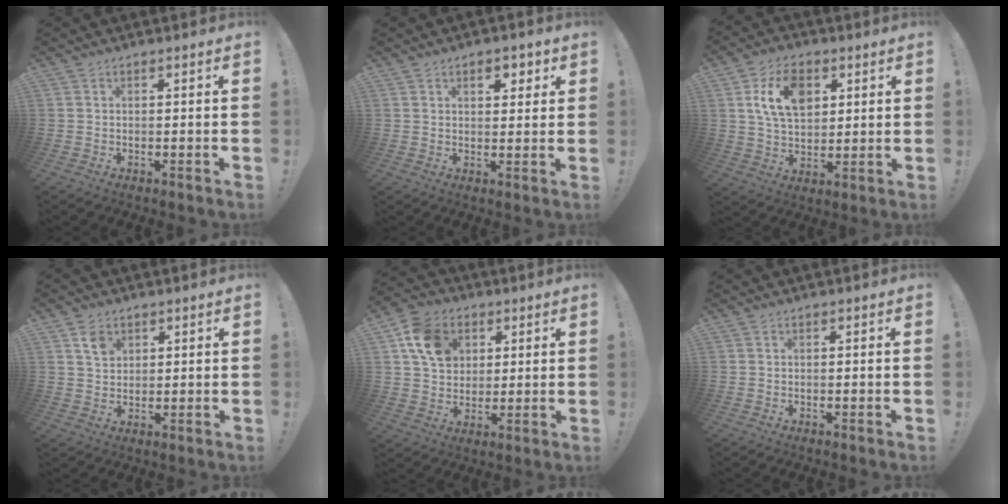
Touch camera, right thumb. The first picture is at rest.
{"total": 4.4, "force": [2.3, 2.6, 2.7], "torque": [-0.024, -0.006, 0.035]}
{"total": 13.3, "force": [4.9, 9.0, 8.6], "torque": [-0.143, 0.004, 0.093]}
{"total": 5.2, "force": [3.0, 3.8, 1.9], "torque": [-0.017, -0.013, 0.052]}
{"total": 13.0, "force": [4.9, 10.3, 6.1], "torque": [-0.085, -0.010, 0.099]}
{"total": 0.0}